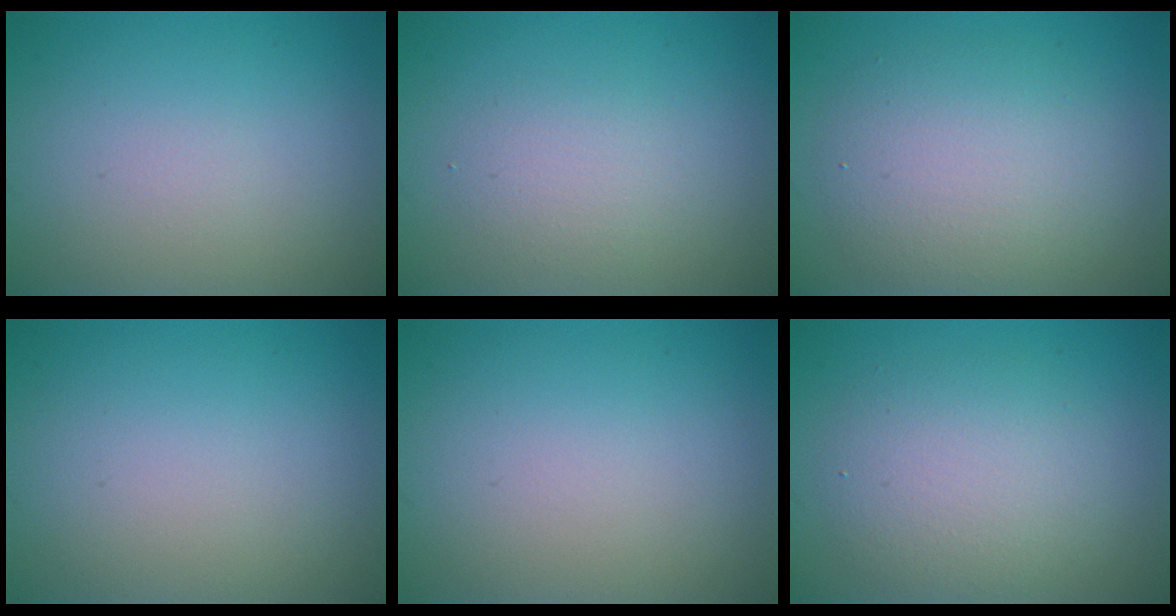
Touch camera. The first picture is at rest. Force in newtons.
{"total": 1.9, "press": 1.9, "slide": 0.0}
{"total": 5.2, "press": 5.2, "slide": 0.4}
{"total": 0.0}
{"total": 0.0}
{"total": 4.4, "press": 4.4, "slide": 0.3}